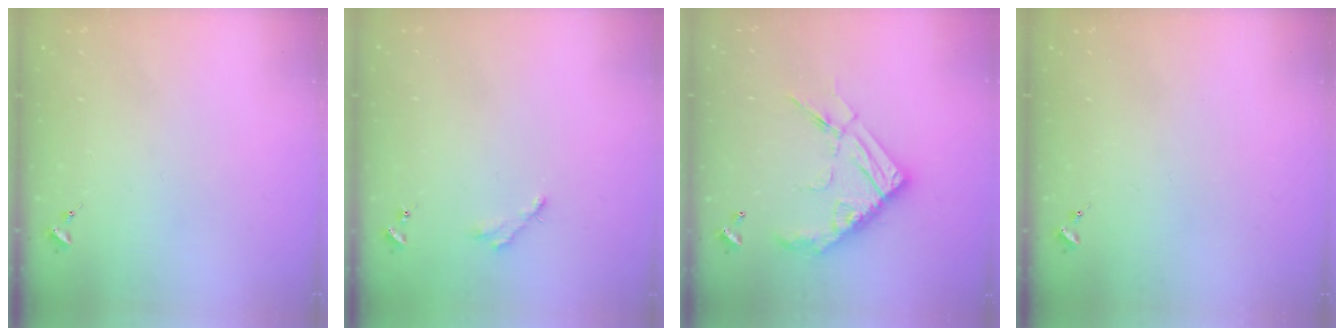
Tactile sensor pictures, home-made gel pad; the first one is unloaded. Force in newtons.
{"total": 2.8, "press": 2.8, "slide": 0.3}
{"total": 19.2, "press": 19.1, "slide": 1.9}
{"total": 0.0}